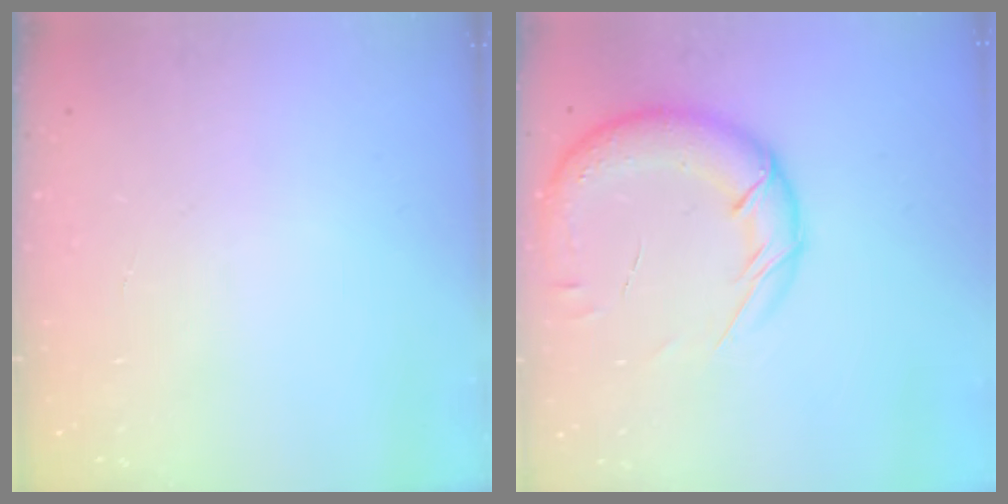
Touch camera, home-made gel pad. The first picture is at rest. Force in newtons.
{"total": 18.0, "press": 17.4, "slide": 4.4}